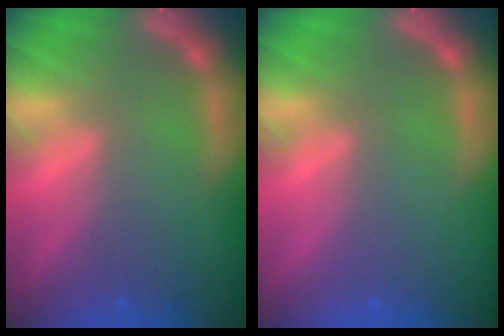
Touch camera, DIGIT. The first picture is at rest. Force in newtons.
{"total": 0.0}